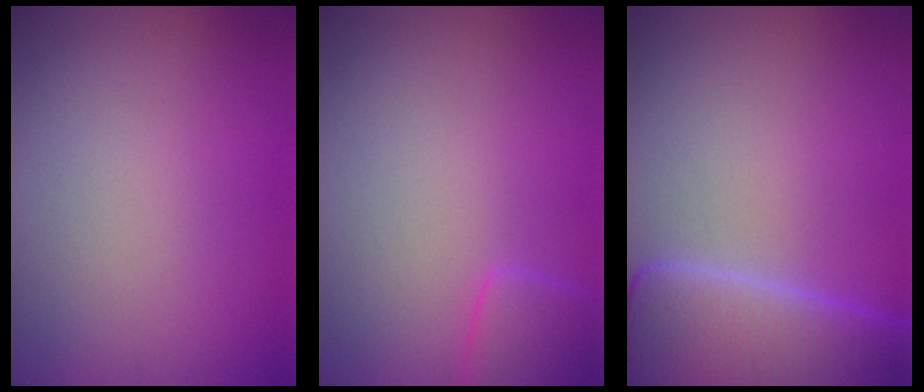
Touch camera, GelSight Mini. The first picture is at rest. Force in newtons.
{"total": 2.4, "press": 2.4, "slide": 0.1}
{"total": 11.1, "press": 11.1, "slide": 0.7}